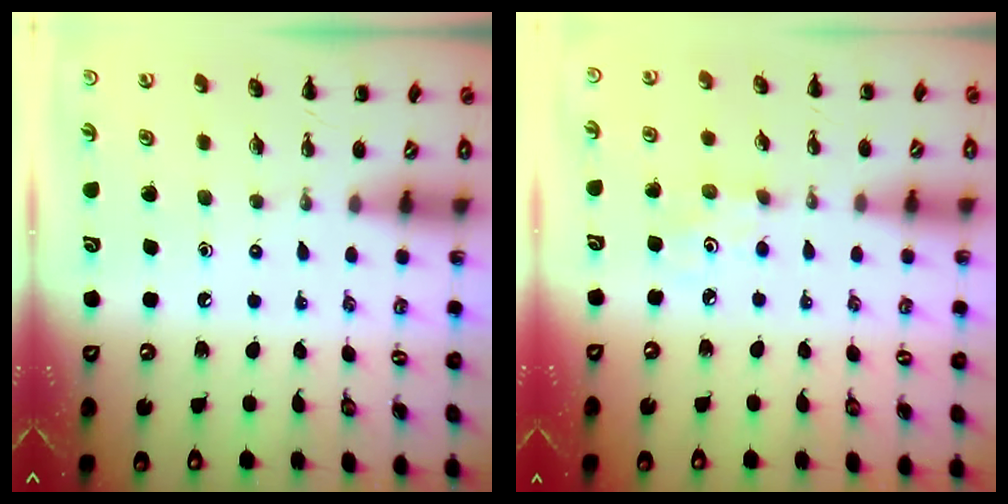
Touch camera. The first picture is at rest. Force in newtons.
{"total": 2.7, "press": 2.7, "slide": 0.3}